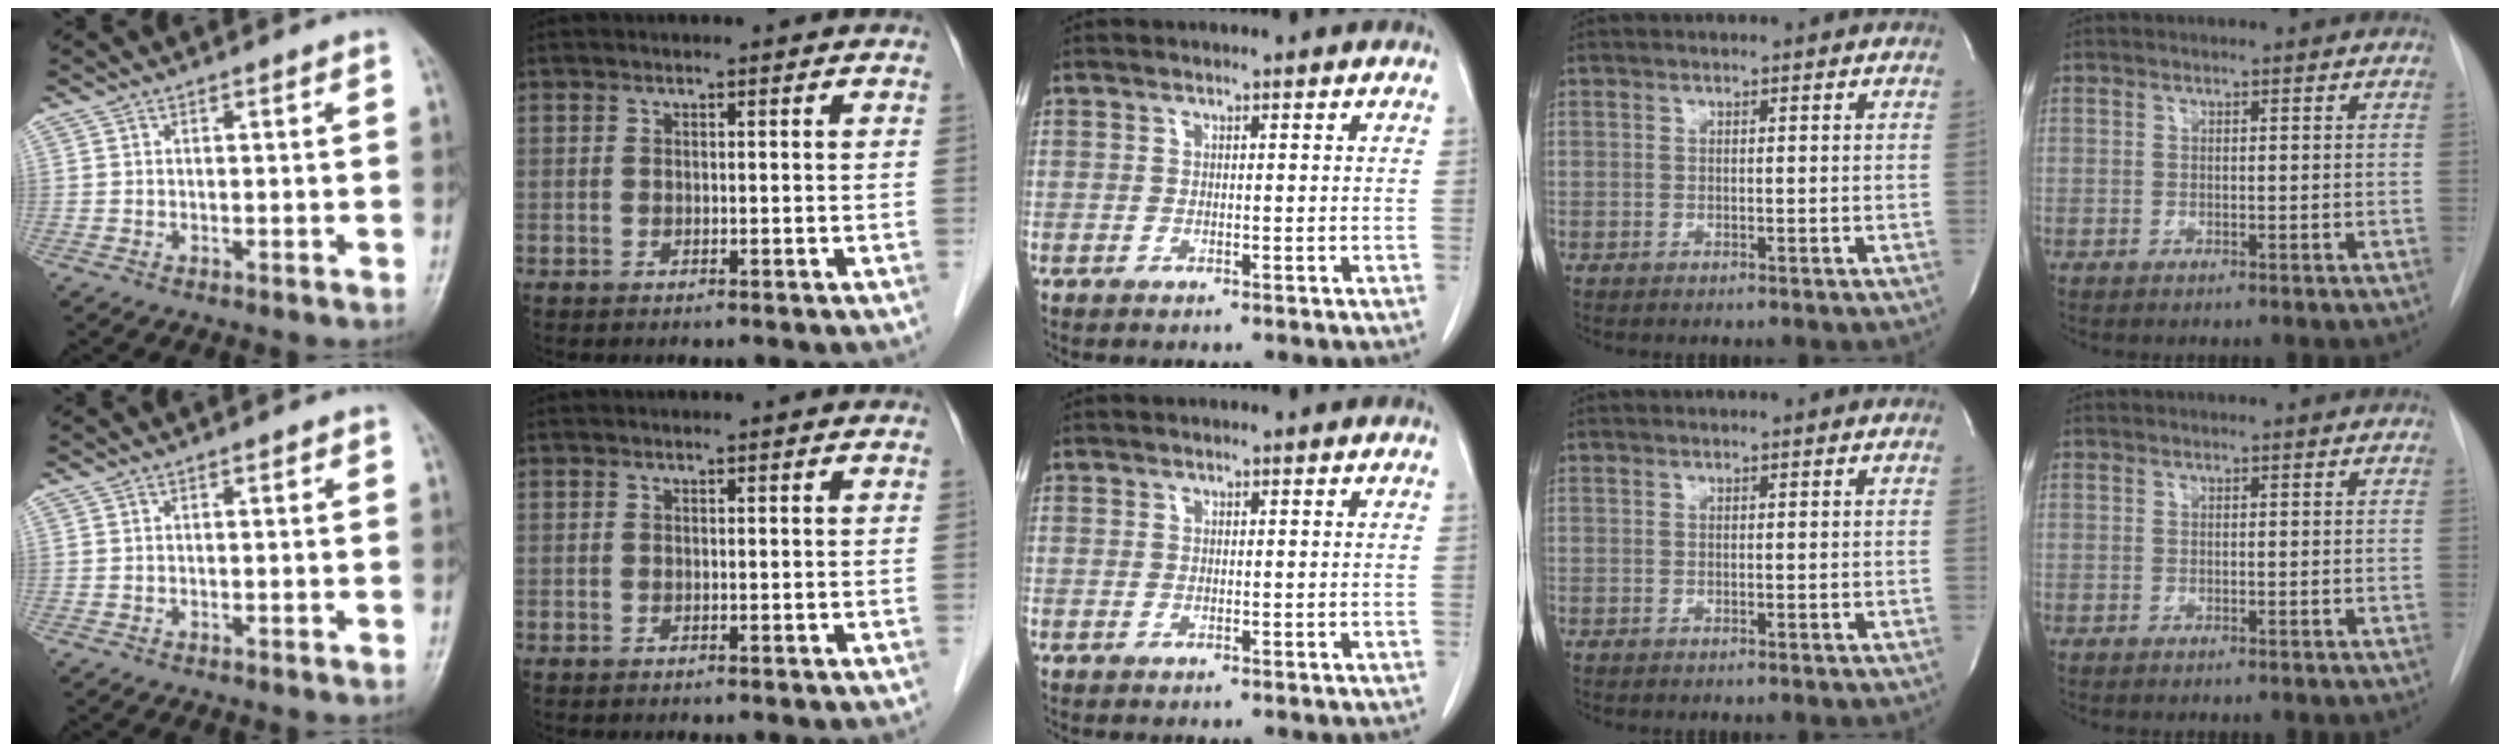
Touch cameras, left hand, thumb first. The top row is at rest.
{}